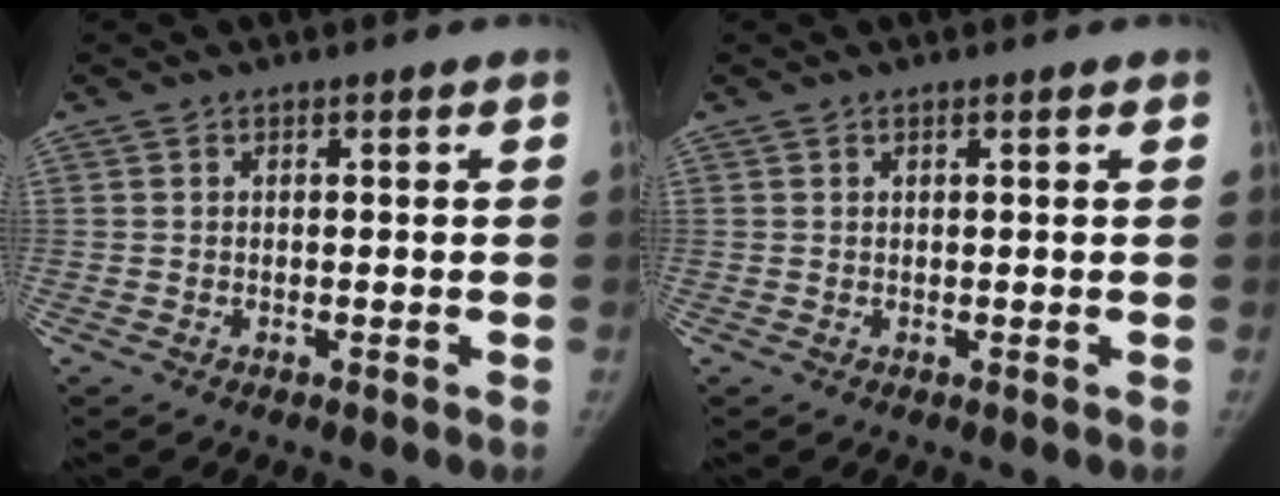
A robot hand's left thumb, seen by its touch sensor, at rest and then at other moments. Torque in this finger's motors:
{"motor_torque": [-0.22, -0.18, 0.08, 0.36, 0.00]}